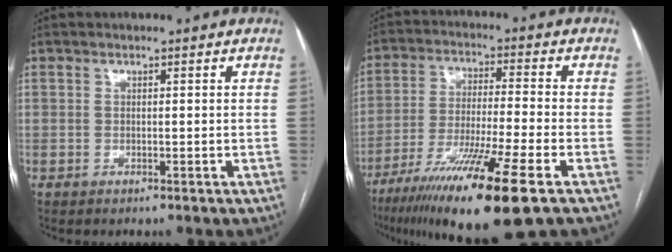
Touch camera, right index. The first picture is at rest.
{"total": 17.2, "force": [-10.3, -0.1, 13.8], "torque": [-0.235, -0.045, -0.179]}